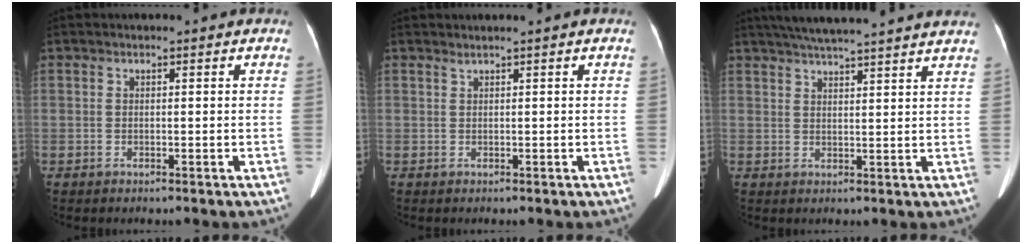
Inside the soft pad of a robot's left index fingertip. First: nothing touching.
{"total": 0.5, "force": [0.4, -0.1, 0.3], "torque": [-0.011, 0.005, 0.014]}
{"total": 16.0, "force": [14.3, 0.2, 7.2], "torque": [-0.121, 0.028, 0.190]}